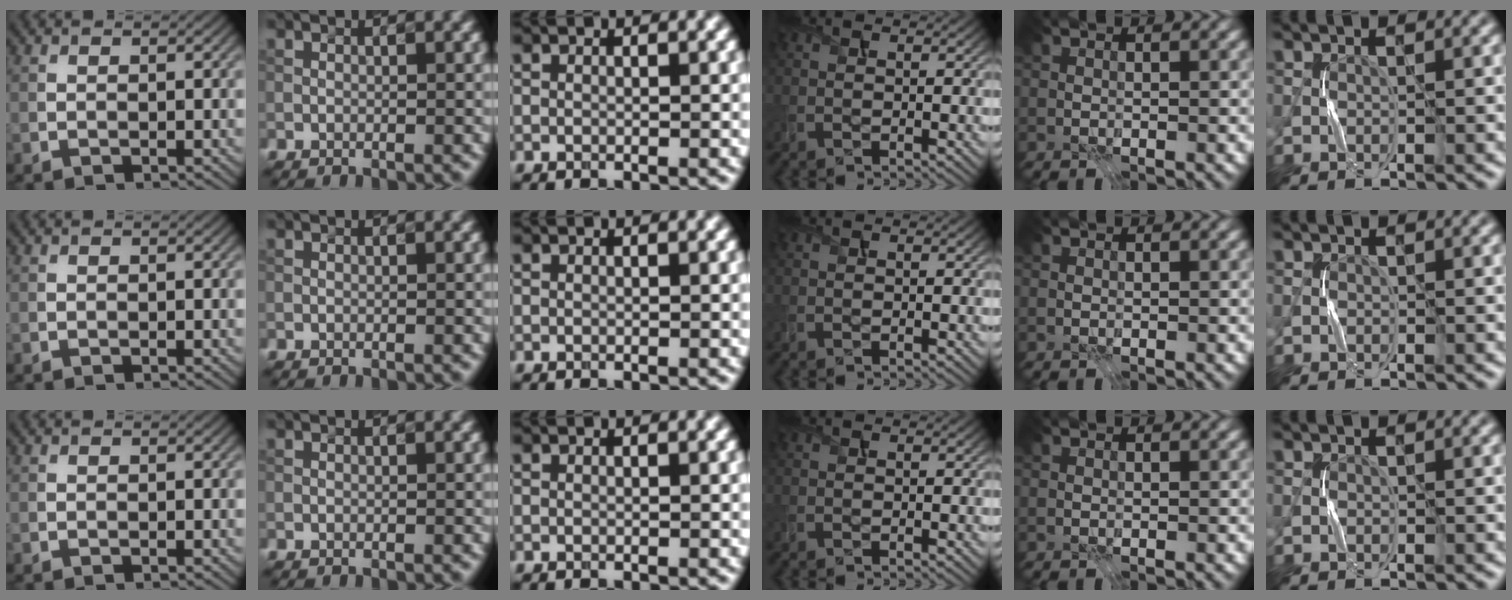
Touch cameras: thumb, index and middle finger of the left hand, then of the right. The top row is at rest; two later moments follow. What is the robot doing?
{"motion": "press", "object": "gel pad"}